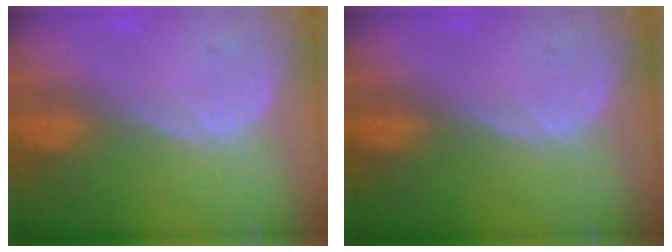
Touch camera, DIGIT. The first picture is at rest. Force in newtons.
{"total": 0.0}